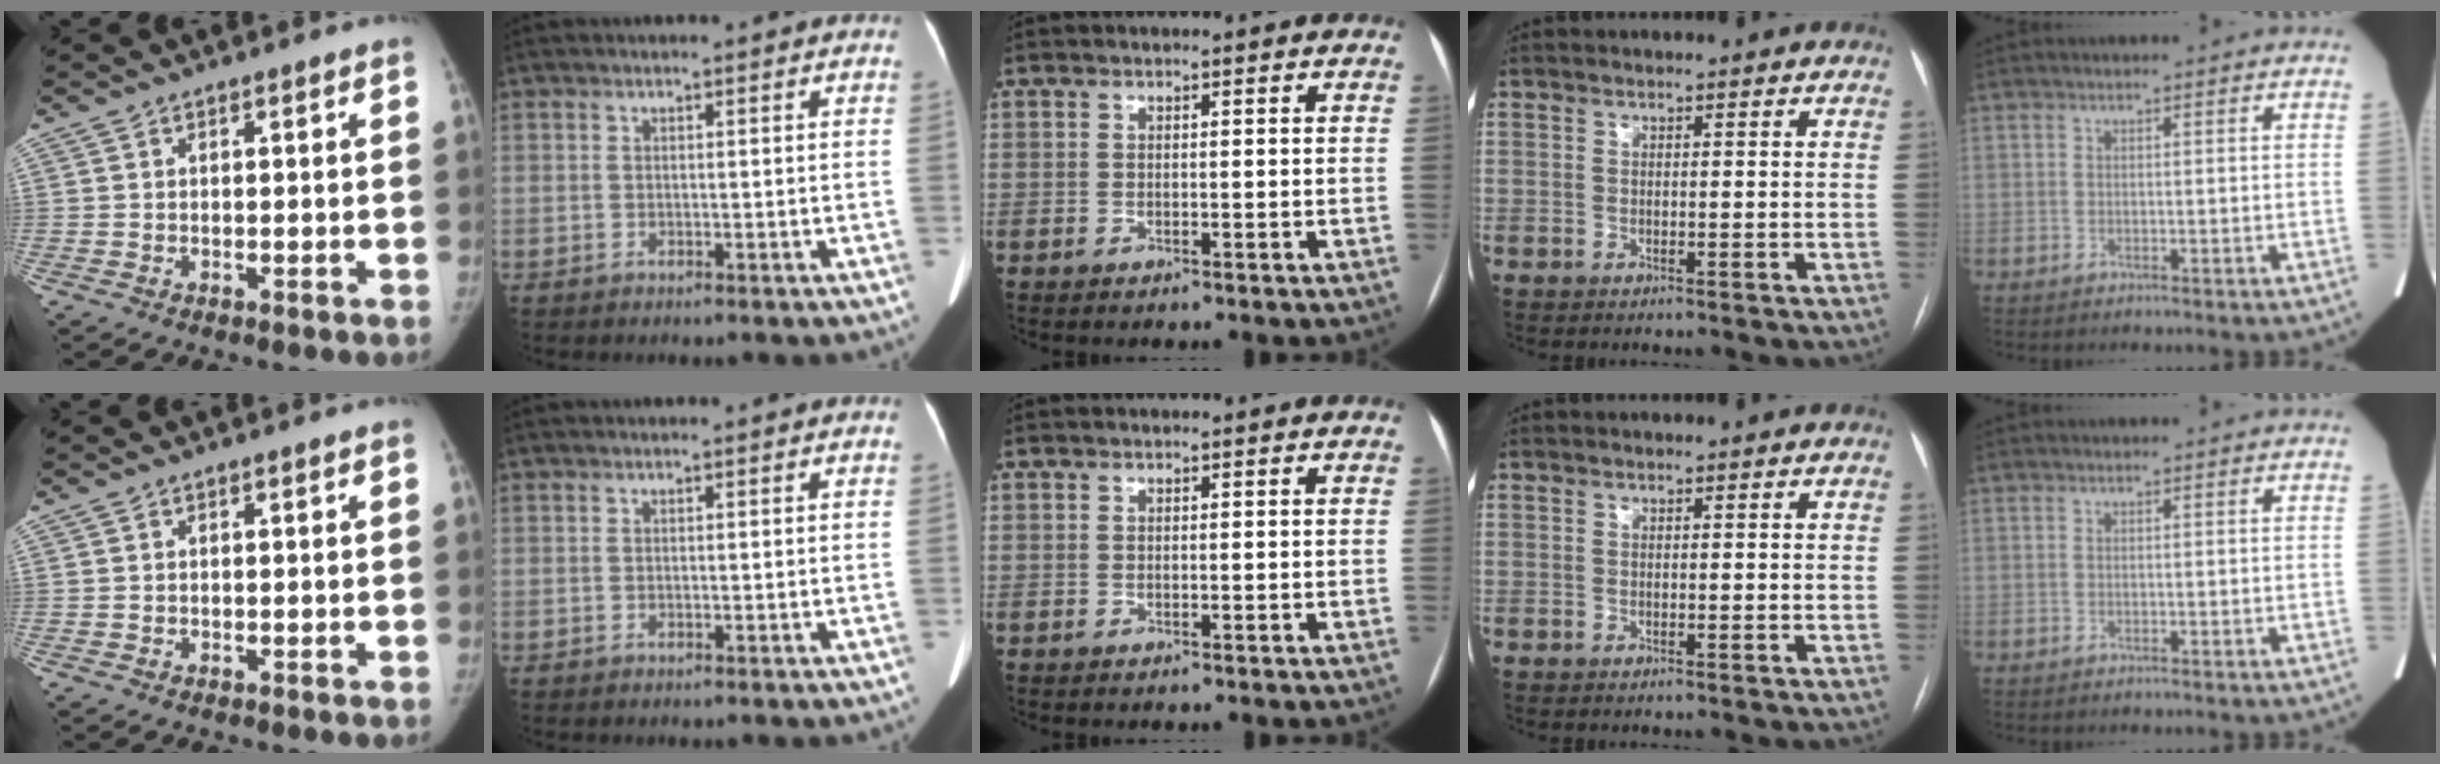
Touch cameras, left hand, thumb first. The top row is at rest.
{}